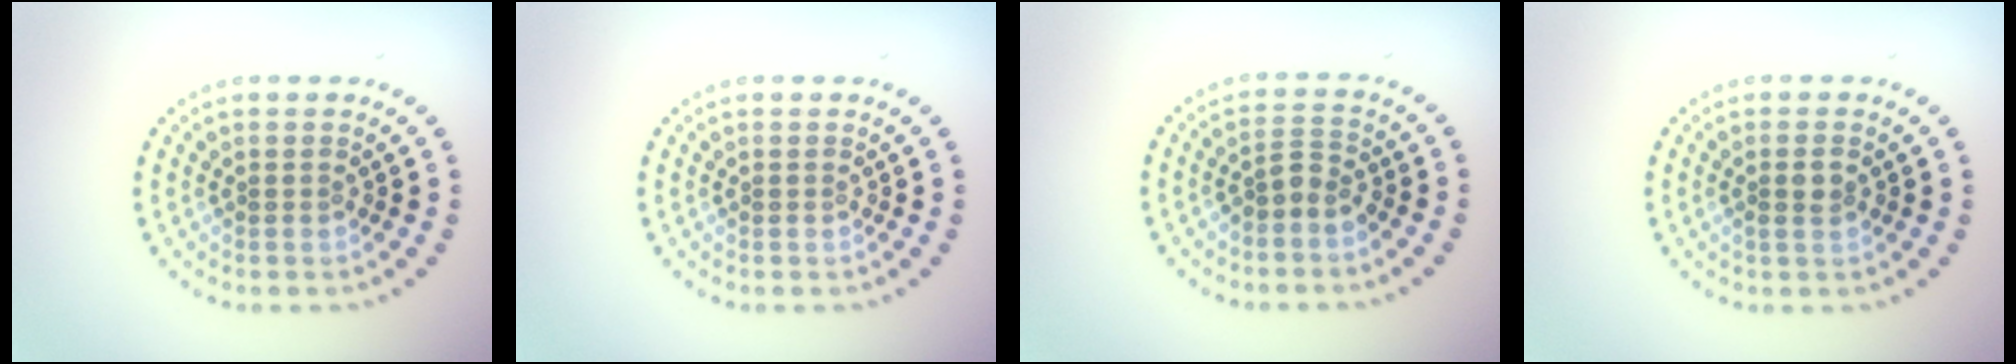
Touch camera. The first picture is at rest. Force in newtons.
{"total": 0.0}
{"total": 1.8, "press": 1.4, "slide": 1.2}
{"total": 1.3, "press": 1.2, "slide": 0.5}